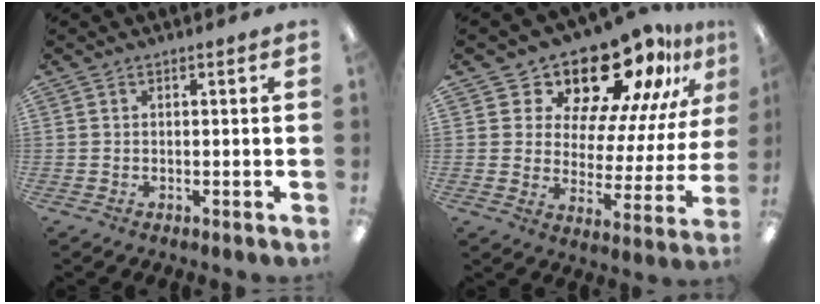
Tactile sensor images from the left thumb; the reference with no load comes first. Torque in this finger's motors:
{"motor_torque": [0.29, 0.73, -0.32, -0.01, 0.04]}